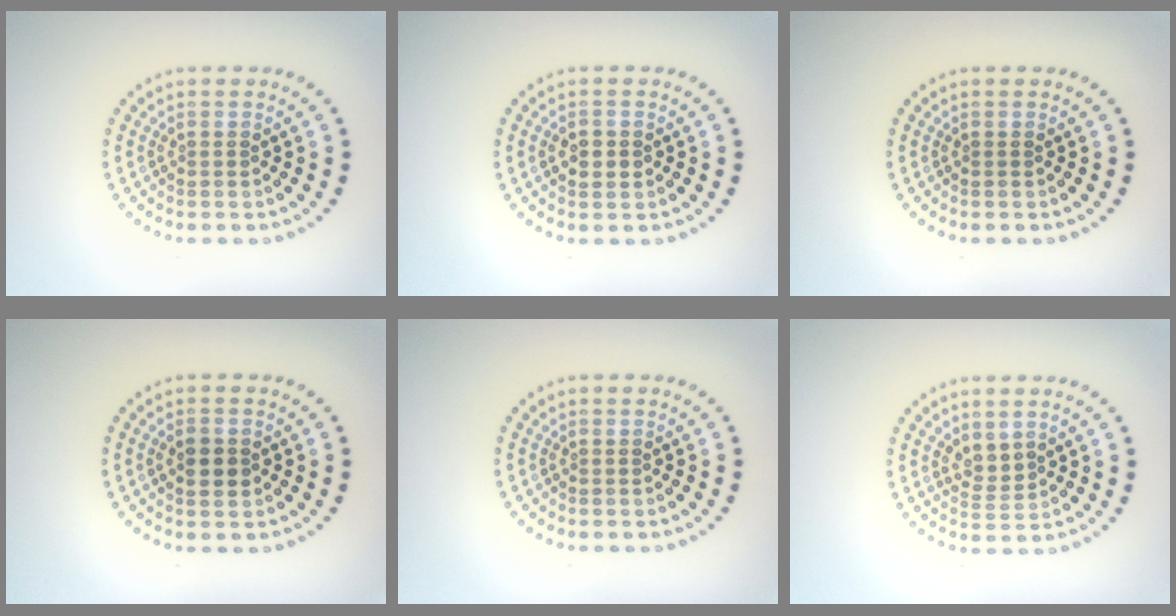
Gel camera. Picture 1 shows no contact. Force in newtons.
{"total": 1.4, "press": 1.4, "slide": 0.2}
{"total": 0.0}
{"total": 1.8, "press": 1.8, "slide": 0.1}
{"total": 0.0}
{"total": 1.6, "press": 1.3, "slide": 0.9}